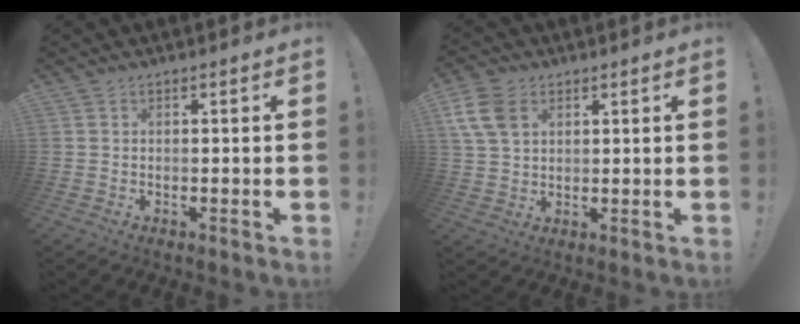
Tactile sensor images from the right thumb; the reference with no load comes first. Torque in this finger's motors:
{"motor_torque": [1.11, 0.87, 0.44, -0.22, -0.02]}